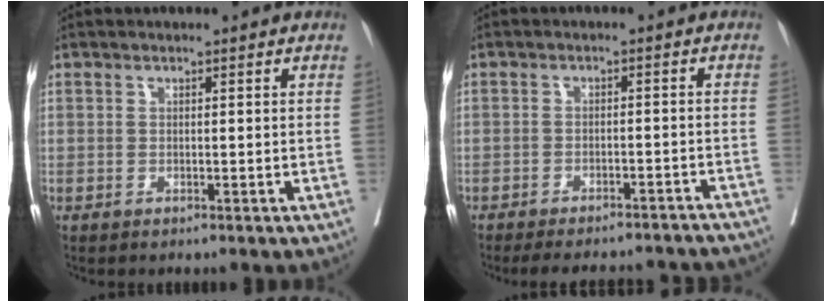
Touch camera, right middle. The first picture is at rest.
{"total": 16.6, "force": [-15.2, 3.9, 5.4], "torque": [-0.087, 0.001, -0.179]}